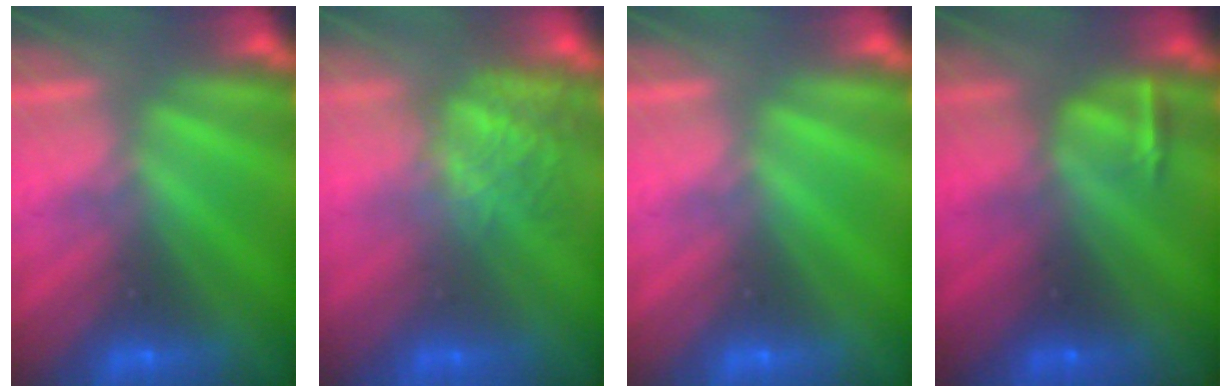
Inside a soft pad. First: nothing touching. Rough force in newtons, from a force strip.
{"total": 4.7}
{"total": 0.0}
{"total": 2.9}